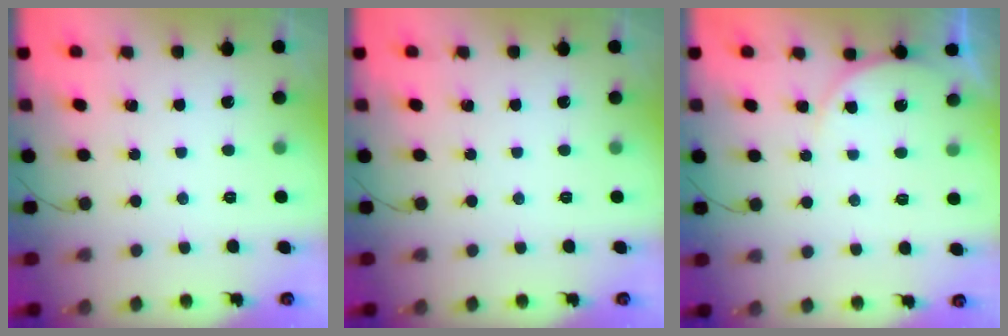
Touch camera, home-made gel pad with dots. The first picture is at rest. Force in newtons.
{"total": 0.0}
{"total": 4.6, "press": 4.6, "slide": 0.4}